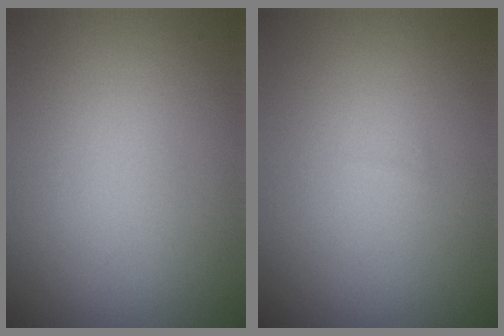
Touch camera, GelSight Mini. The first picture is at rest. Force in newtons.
{"total": 0.0}